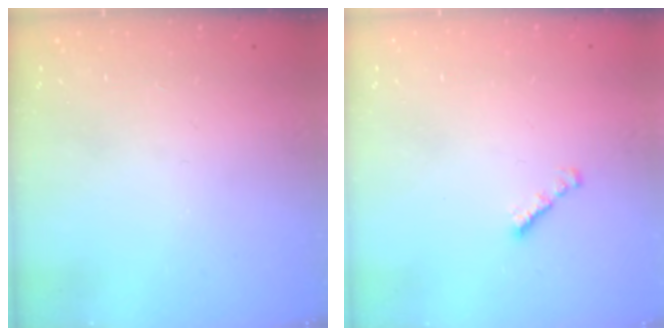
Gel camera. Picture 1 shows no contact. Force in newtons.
{"total": 1.0, "press": 0.8, "slide": 0.5}